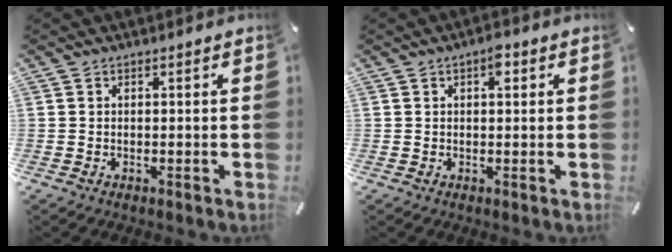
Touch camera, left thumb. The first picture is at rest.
{"total": 3.1, "force": [1.0, 1.5, 2.5], "torque": [-0.030, -0.002, 0.010]}